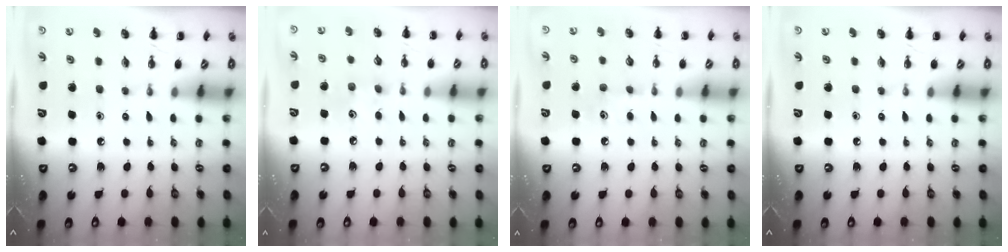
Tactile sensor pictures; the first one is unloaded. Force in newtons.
{"total": 4.0, "press": 3.9, "slide": 1.0}
{"total": 5.4, "press": 5.2, "slide": 1.3}
{"total": 0.0}